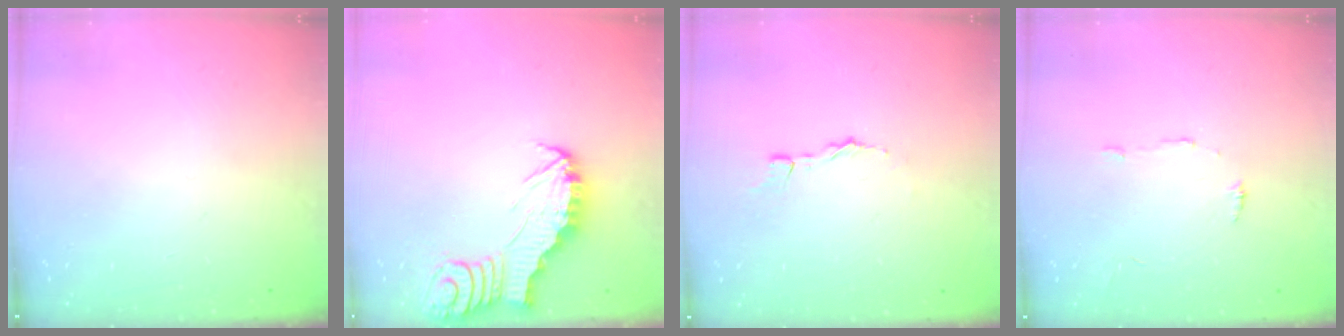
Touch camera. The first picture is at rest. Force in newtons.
{"total": 2.6, "press": 2.6, "slide": 0.2}
{"total": 2.6, "press": 2.6, "slide": 0.2}
{"total": 4.7, "press": 4.7, "slide": 0.3}